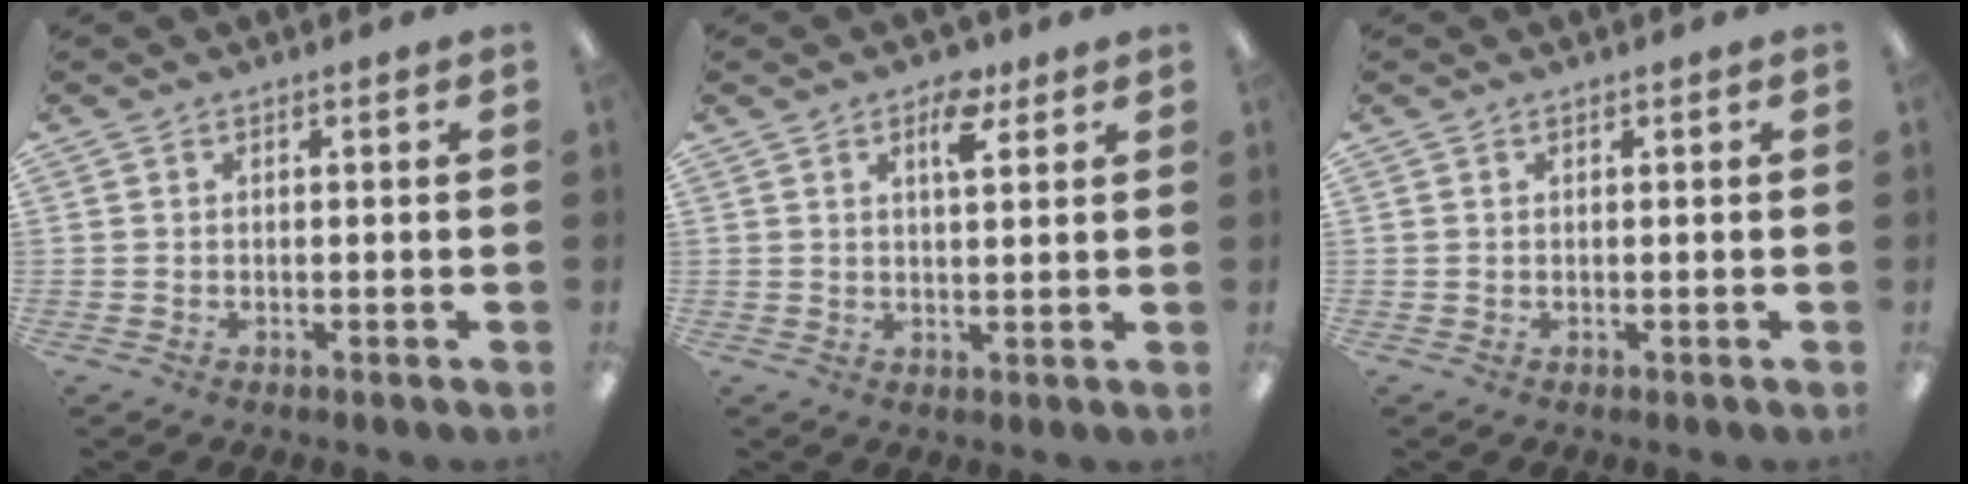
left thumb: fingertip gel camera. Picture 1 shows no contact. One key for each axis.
{"total": 5.8, "fx": 3.4, "fy": 2.5, "fz": 4.0, "tx": -0.048, "ty": -0.011, "tz": 0.052}
{"total": 0.0}